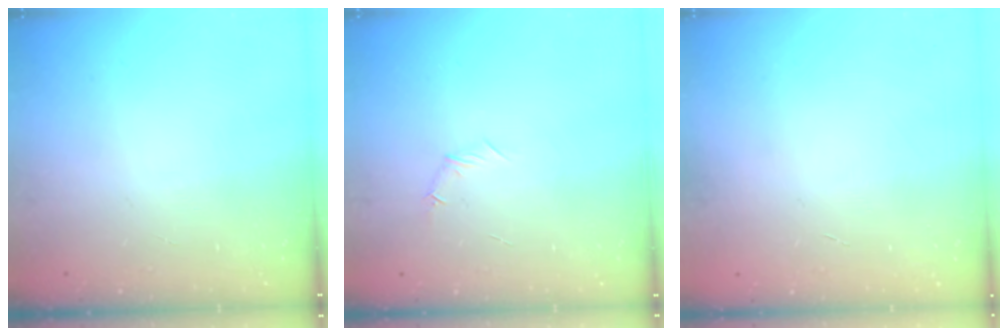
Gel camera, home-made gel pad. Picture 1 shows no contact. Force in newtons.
{"total": 4.7, "press": 4.5, "slide": 1.4}
{"total": 0.0}